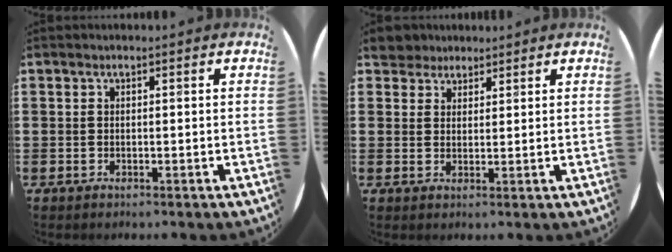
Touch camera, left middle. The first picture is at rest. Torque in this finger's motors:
{"motor_torque": [0.41, -0.37, -0.02, 0.01]}